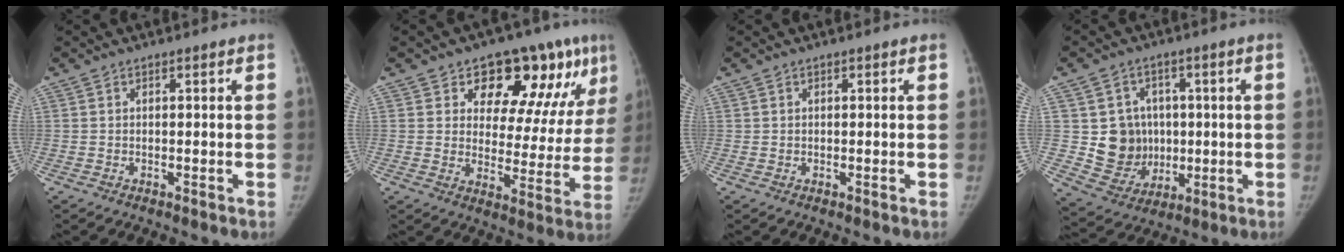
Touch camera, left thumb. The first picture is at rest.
{"total": 18.3, "force": [10.1, 9.5, 12.0], "torque": [-0.091, -0.034, 0.136]}
{"total": 0.0}
{"total": 11.0, "force": [0.5, 10.3, 3.9], "torque": [-0.018, 0.004, 0.029]}